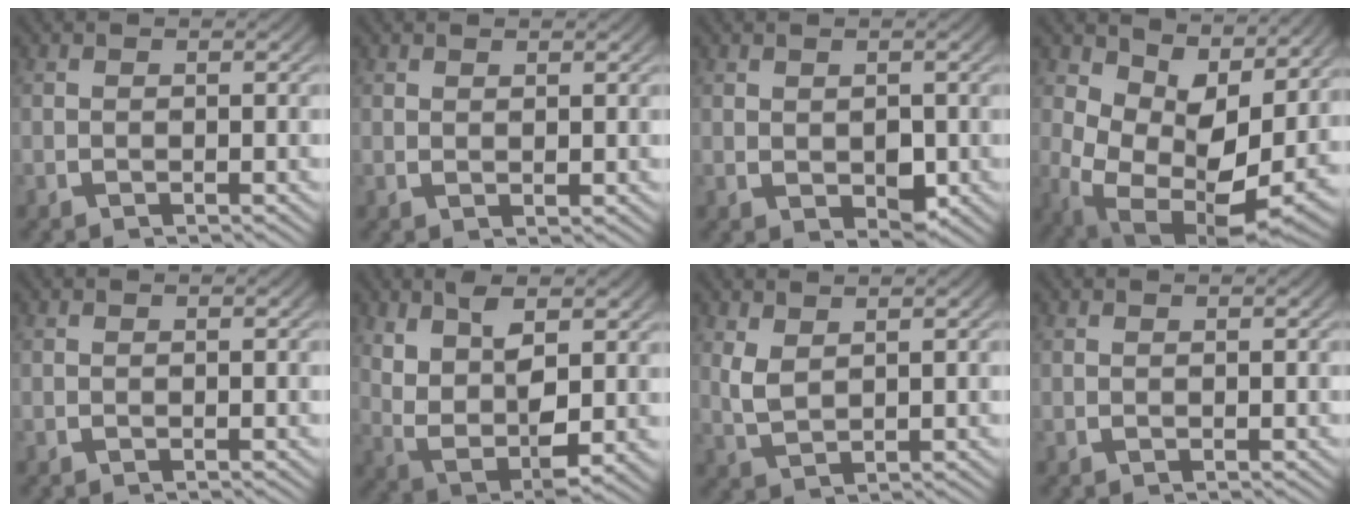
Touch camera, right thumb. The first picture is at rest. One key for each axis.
{"total": 0.8, "fx": 0.7, "fy": 0.1, "fz": 0.3, "tx": -0.001, "ty": -0.004, "tz": 0.020}
{"total": 2.8, "fx": 0.1, "fy": 2.0, "fz": 2.0, "tx": -0.032, "ty": -0.015, "tz": 0.012}
{"total": 12.3, "fx": -1.1, "fy": 7.7, "fz": 9.6, "tx": -0.214, "ty": -0.082, "tz": 0.025}
{"total": 0.0}
{"total": 9.6, "fx": -0.1, "fy": 5.9, "fz": 7.6, "tx": -0.173, "ty": -0.054, "tz": 0.031}
{"total": 2.6, "fx": 1.5, "fy": 1.4, "fz": 1.6, "tx": -0.038, "ty": -0.009, "tz": 0.041}
{"total": 0.0}